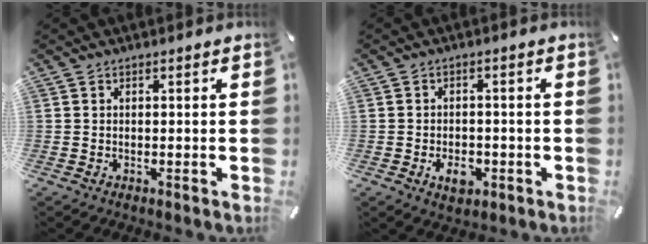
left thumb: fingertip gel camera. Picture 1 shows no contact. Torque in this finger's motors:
{"motor_torque": [0.41, 1.09, 0.01, -0.02, 0.01]}